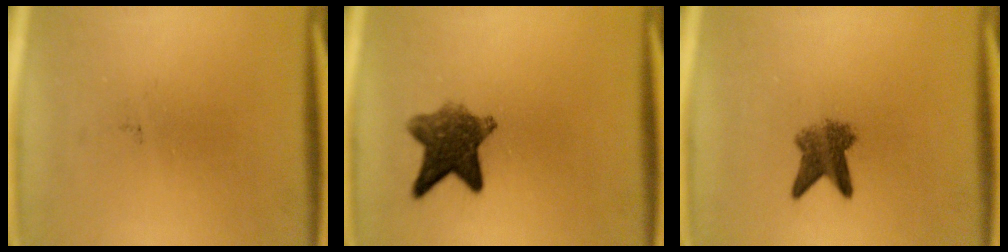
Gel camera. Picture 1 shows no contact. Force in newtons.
{"total": 7.9}
{"total": 4.7}